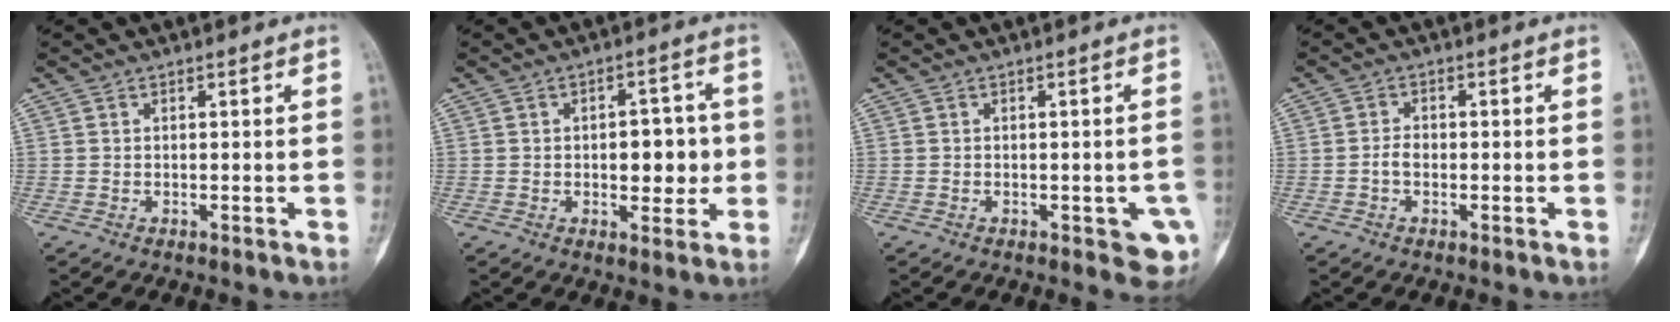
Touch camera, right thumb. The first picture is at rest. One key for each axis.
{"total": 7.9, "fx": -0.3, "fy": 4.5, "fz": 6.5, "tx": -0.053, "ty": 0.010, "tz": -0.002}
{"total": 5.6, "fx": -1.8, "fy": 2.2, "fz": 4.8, "tx": -0.037, "ty": 0.006, "tz": -0.014}
{"total": 2.2, "fx": -0.7, "fy": 1.4, "fz": 1.6, "tx": -0.026, "ty": 0.009, "tz": -0.016}